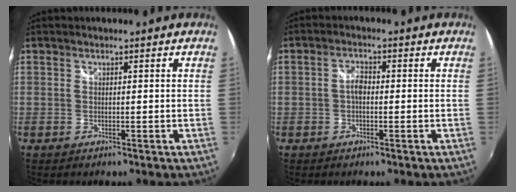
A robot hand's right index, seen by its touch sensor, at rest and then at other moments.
{"total": 2.3, "force": [-0.4, 1.3, 1.8], "torque": [-0.036, 0.007, -0.010]}